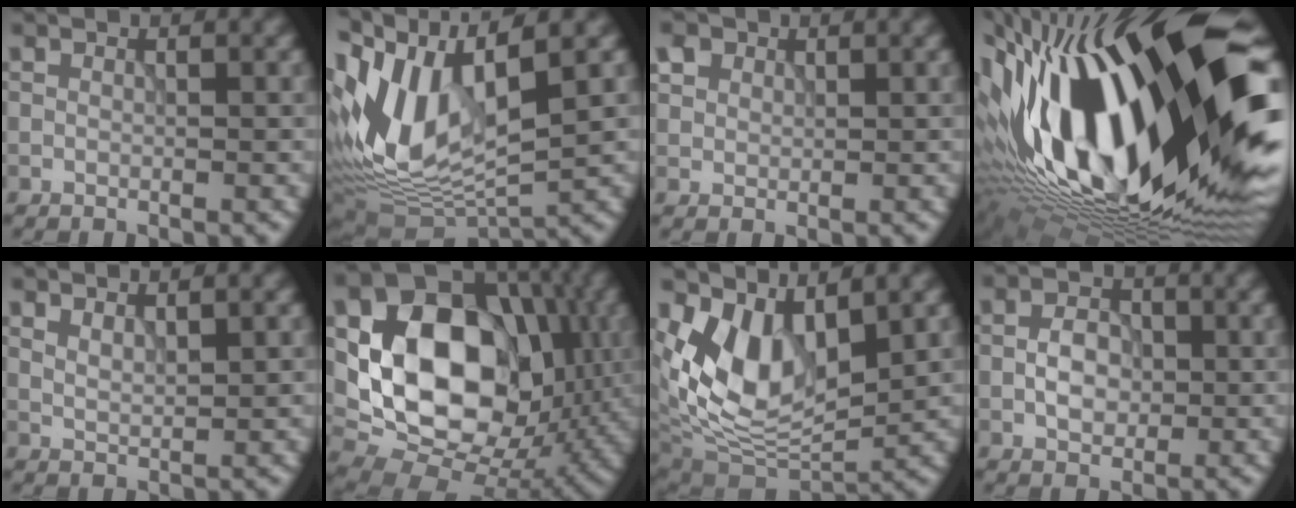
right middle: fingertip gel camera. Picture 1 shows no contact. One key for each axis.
{"total": 12.2, "fx": 1.2, "fy": 5.8, "fz": 10.7, "tx": -0.230, "ty": 0.003, "tz": 0.025}
{"total": 1.7, "fx": 0.9, "fy": 1.4, "fz": 0.5, "tx": -0.015, "ty": 0.005, "tz": 0.022}
{"total": 20.7, "fx": 0.5, "fy": 9.0, "fz": 18.7, "tx": -0.333, "ty": -0.004, "tz": -0.011}
{"total": 1.2, "fx": 0.9, "fy": 0.3, "fz": 0.7, "tx": -0.020, "ty": -0.003, "tz": 0.020}
{"total": 16.2, "fx": 0.8, "fy": 12.3, "fz": 10.4, "tx": -0.183, "ty": -0.004, "tz": 0.011}
{"total": 7.6, "fx": 2.8, "fy": 4.3, "fz": 5.7, "tx": -0.111, "ty": -0.023, "tz": 0.062}
{"total": 2.9, "fx": -0.7, "fy": 2.0, "fz": 2.0, "tx": -0.034, "ty": 0.003, "tz": -0.015}